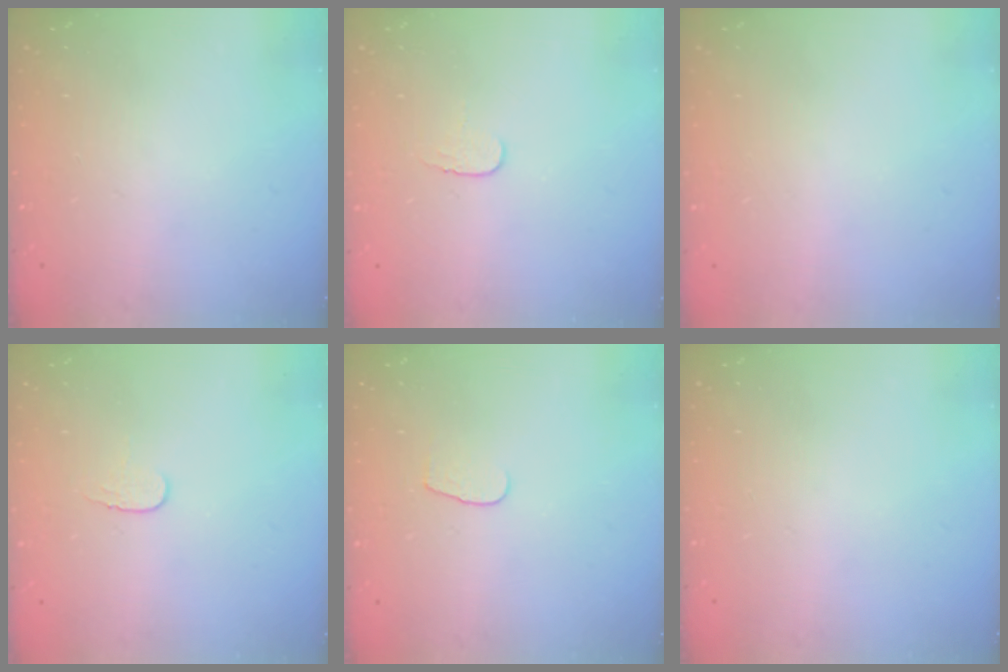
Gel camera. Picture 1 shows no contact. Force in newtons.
{"total": 3.9, "press": 3.8, "slide": 0.4}
{"total": 0.6, "press": 0.5, "slide": 0.2}
{"total": 3.8, "press": 3.8, "slide": 0.4}
{"total": 4.2, "press": 4.2, "slide": 0.4}
{"total": 0.0}